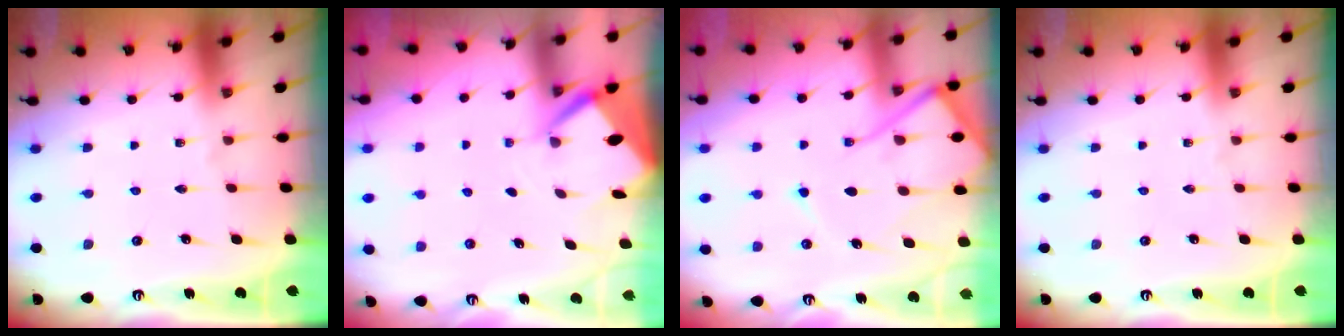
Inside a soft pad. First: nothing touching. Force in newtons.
{"total": 3.7, "press": 3.7, "slide": 0.3}
{"total": 12.4, "press": 12.3, "slide": 1.4}
{"total": 0.0}